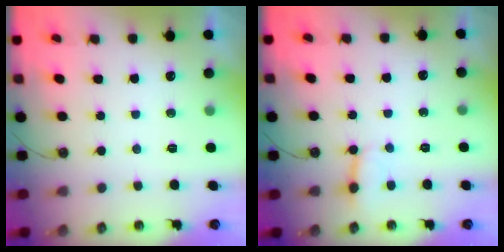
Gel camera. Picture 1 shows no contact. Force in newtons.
{"total": 2.8, "press": 2.8, "slide": 0.2}